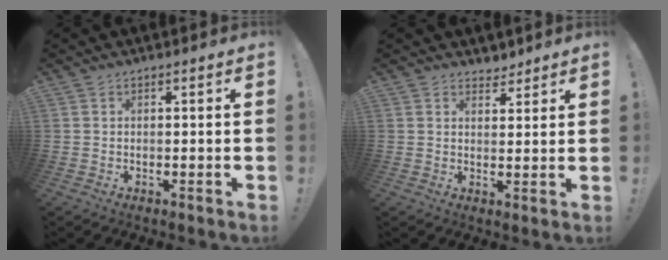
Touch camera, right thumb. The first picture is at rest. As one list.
[{"total": 4.1, "force": [3.4, 2.2, 0.3], "torque": [0.017, -0.025, 0.060]}]